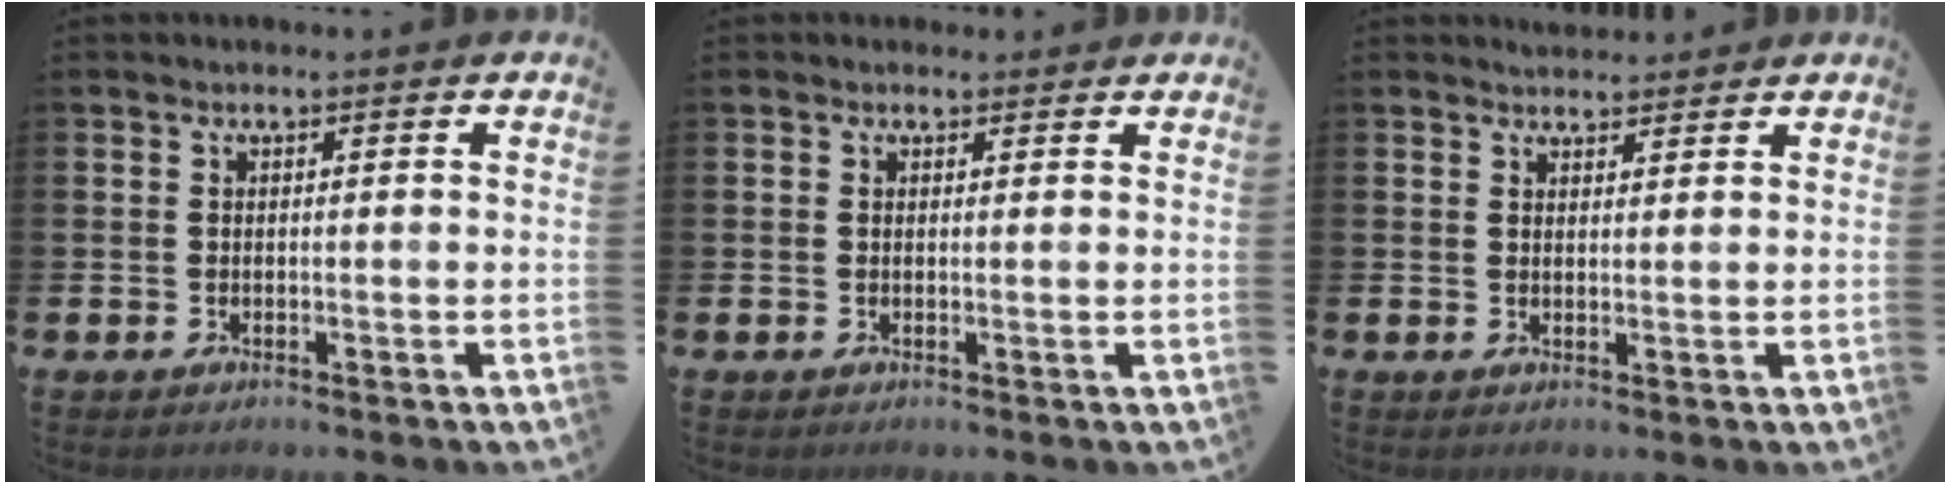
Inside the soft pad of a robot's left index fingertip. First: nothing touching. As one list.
[{"total": 0.9, "force": [0.7, 0.5, 0.1], "torque": [0.014, -0.001, 0.010]}, {"total": 2.5, "force": [2.4, 0.6, -0.1], "torque": [0.007, -0.013, 0.043]}]